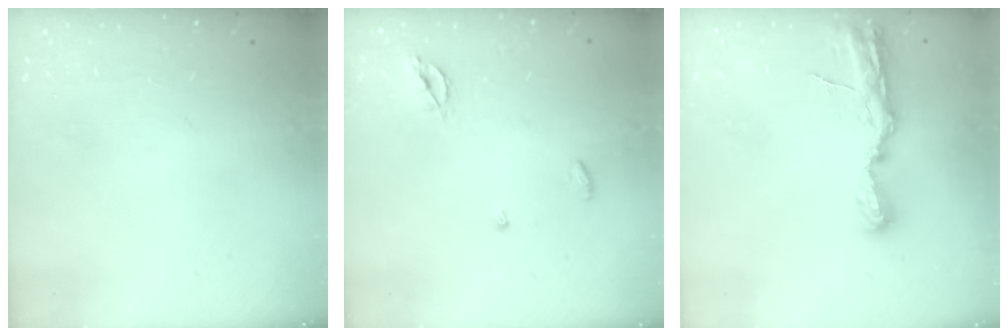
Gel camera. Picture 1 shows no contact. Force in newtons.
{"total": 4.2, "press": 4.2, "slide": 0.3}
{"total": 8.1, "press": 8.1, "slide": 0.8}